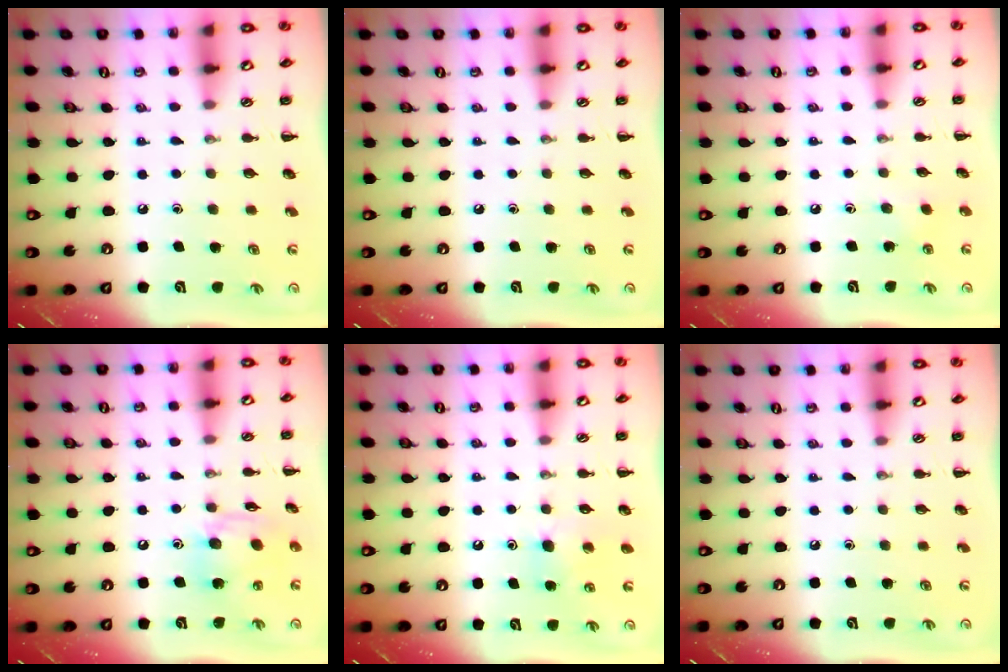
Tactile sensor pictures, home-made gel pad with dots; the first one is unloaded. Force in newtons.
{"total": 0.0}
{"total": 5.5, "press": 5.2, "slide": 1.7}
{"total": 11.9, "press": 11.8, "slide": 1.4}
{"total": 7.7, "press": 7.5, "slide": 1.9}
{"total": 0.0}